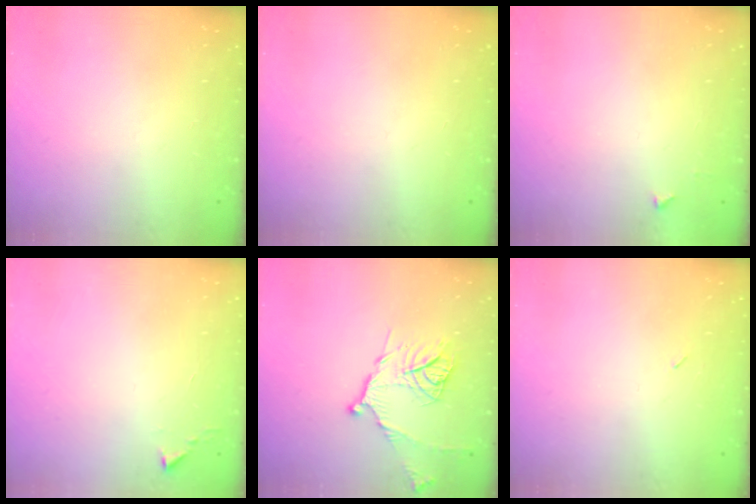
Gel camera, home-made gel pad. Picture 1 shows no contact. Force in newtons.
{"total": 0.0}
{"total": 3.2, "press": 3.2, "slide": 0.4}
{"total": 1.1, "press": 1.1, "slide": 0.1}
{"total": 12.4, "press": 12.4, "slide": 1.0}
{"total": 2.2, "press": 2.1, "slide": 0.9}